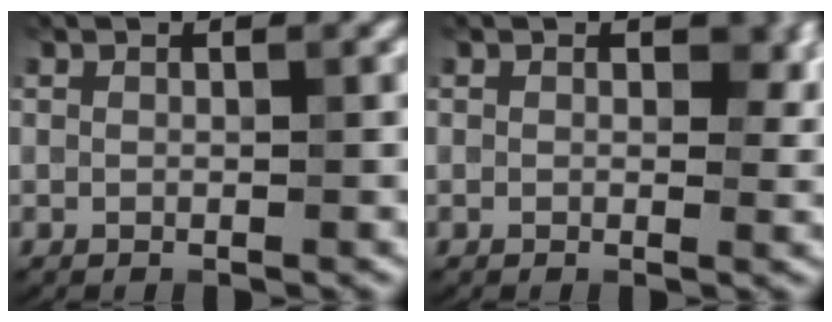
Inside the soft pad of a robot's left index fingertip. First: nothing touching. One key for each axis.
{"total": 2.6, "fx": 0.6, "fy": 1.6, "fz": 1.9, "tx": -0.017, "ty": -0.003, "tz": 0.004}